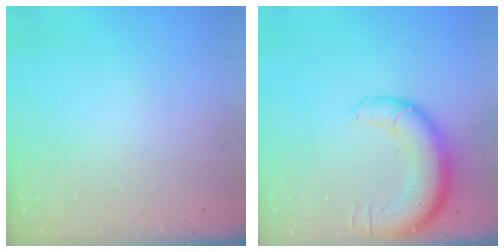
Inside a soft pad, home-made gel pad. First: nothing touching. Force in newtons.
{"total": 14.5, "press": 14.1, "slide": 3.5}